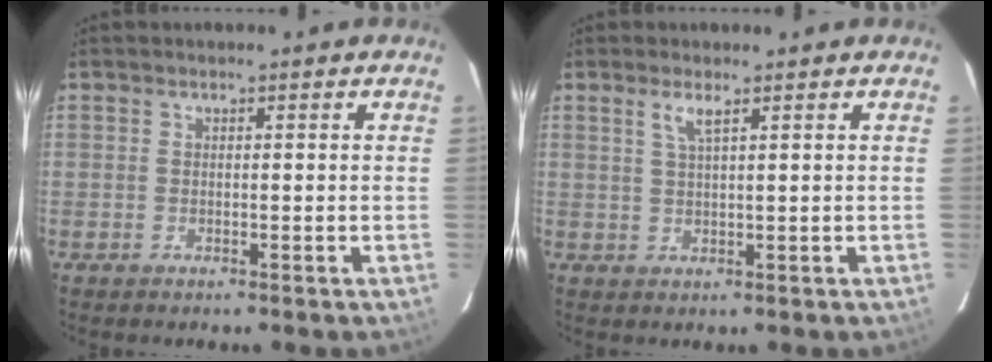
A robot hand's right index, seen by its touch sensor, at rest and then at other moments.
{"total": 2.3, "force": [1.3, 0.1, 2.0], "torque": [-0.039, 0.001, 0.024]}